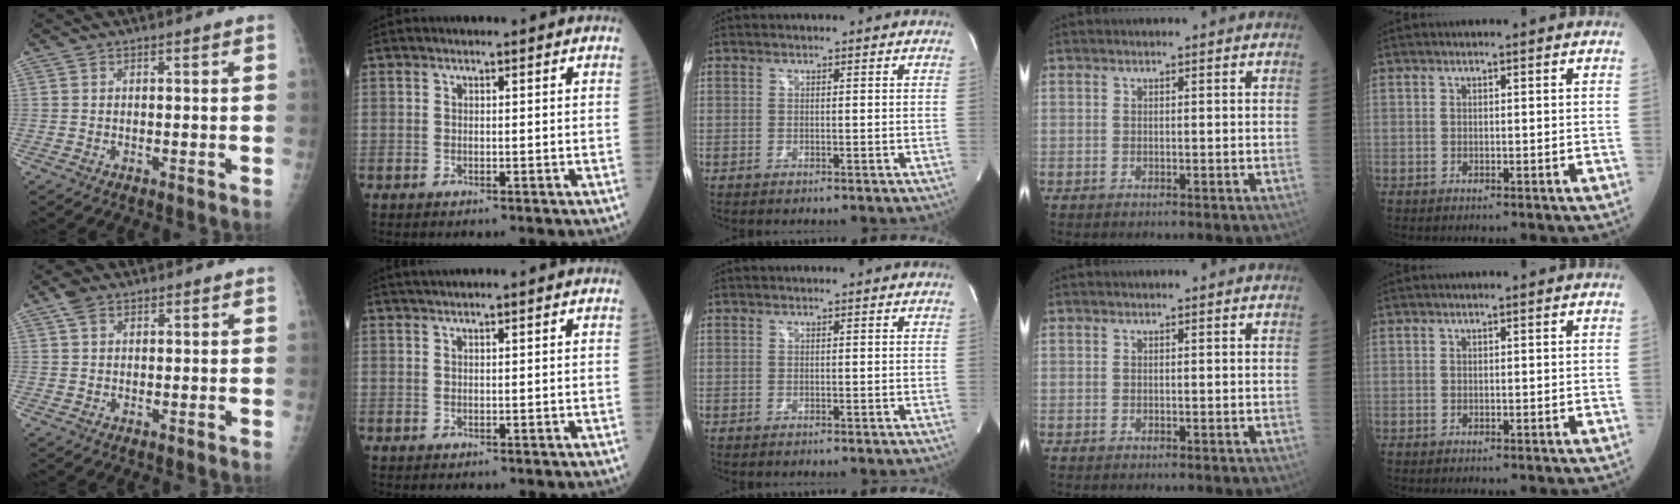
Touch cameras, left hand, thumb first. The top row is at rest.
{"thumb": {"total": 3.0, "force": [1.8, 1.9, 1.5], "torque": [-0.025, 0.001, 0.037]}, "index": {"total": 1.4, "force": [1.1, -0.3, 0.8], "torque": [-0.020, 0.011, 0.025]}}